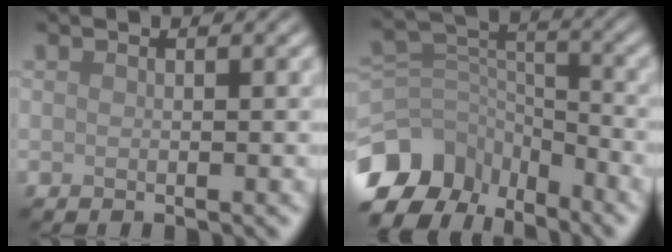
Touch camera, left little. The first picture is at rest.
{"total": 9.6, "force": [-6.2, 5.9, 4.2], "torque": [-0.084, -0.003, -0.119]}